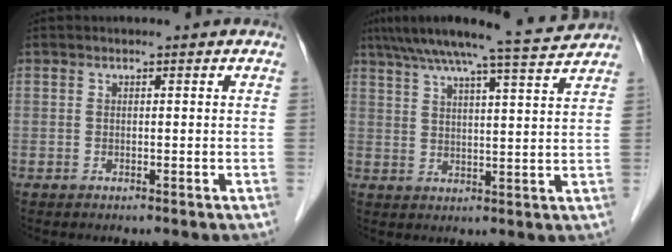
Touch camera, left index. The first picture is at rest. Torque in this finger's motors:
{"motor_torque": [1.03, -1.11, 0.40, 0.11]}